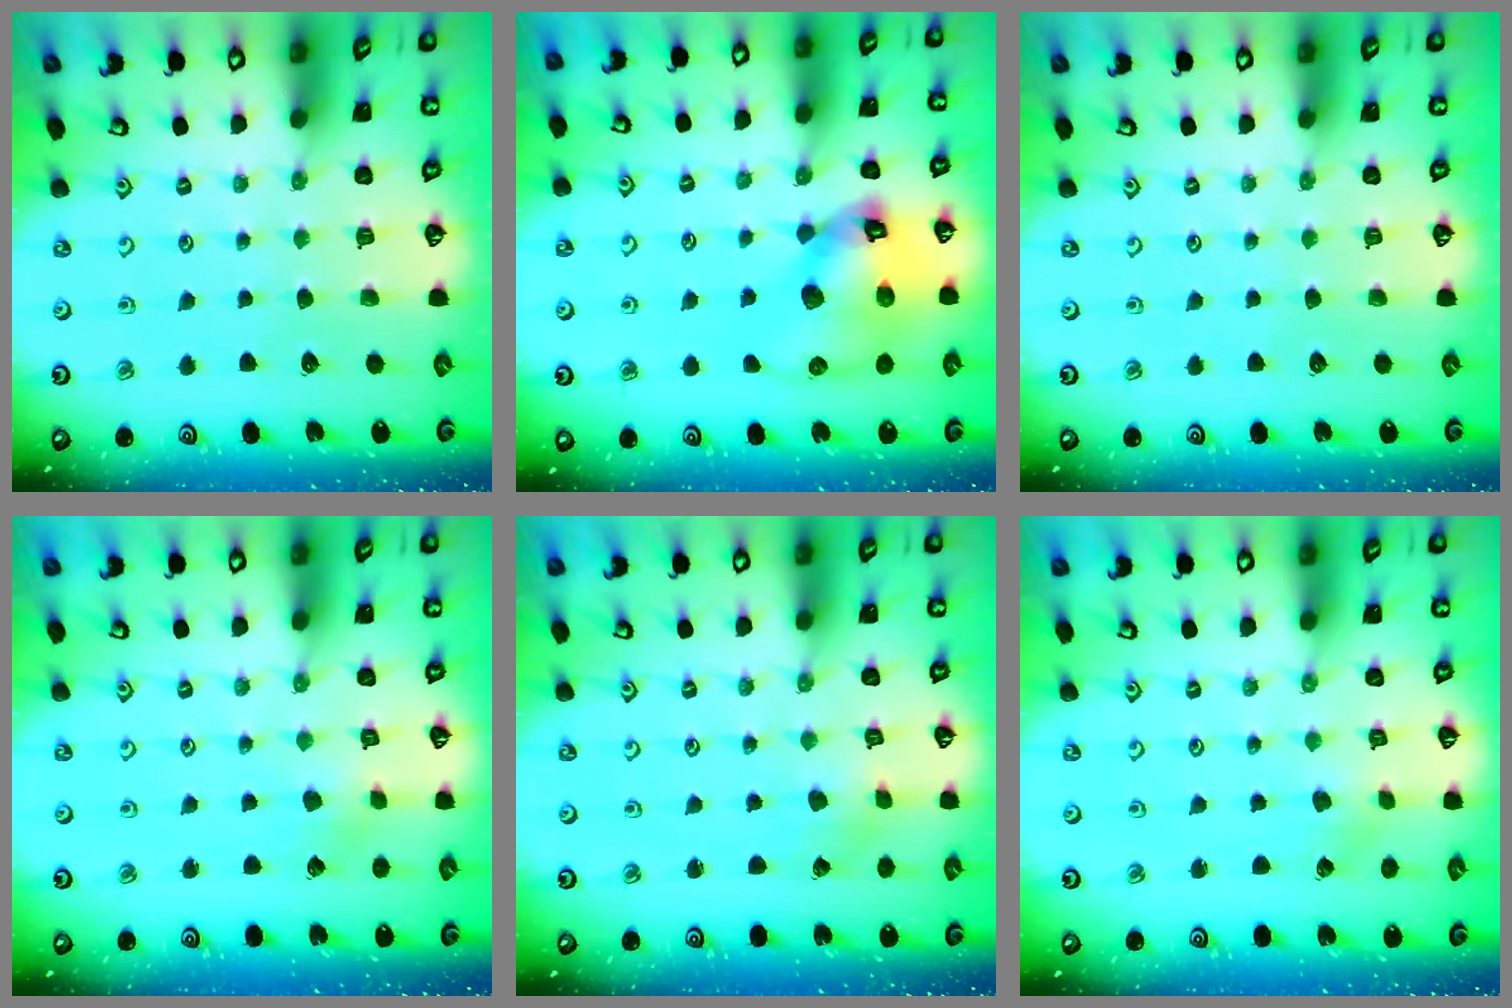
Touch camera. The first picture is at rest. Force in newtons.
{"total": 17.4, "press": 17.2, "slide": 2.5}
{"total": 0.0}
{"total": 2.8, "press": 2.8, "slide": 0.1}
{"total": 1.1, "press": 1.0, "slide": 0.1}
{"total": 0.5, "press": 0.5, "slide": 0.0}